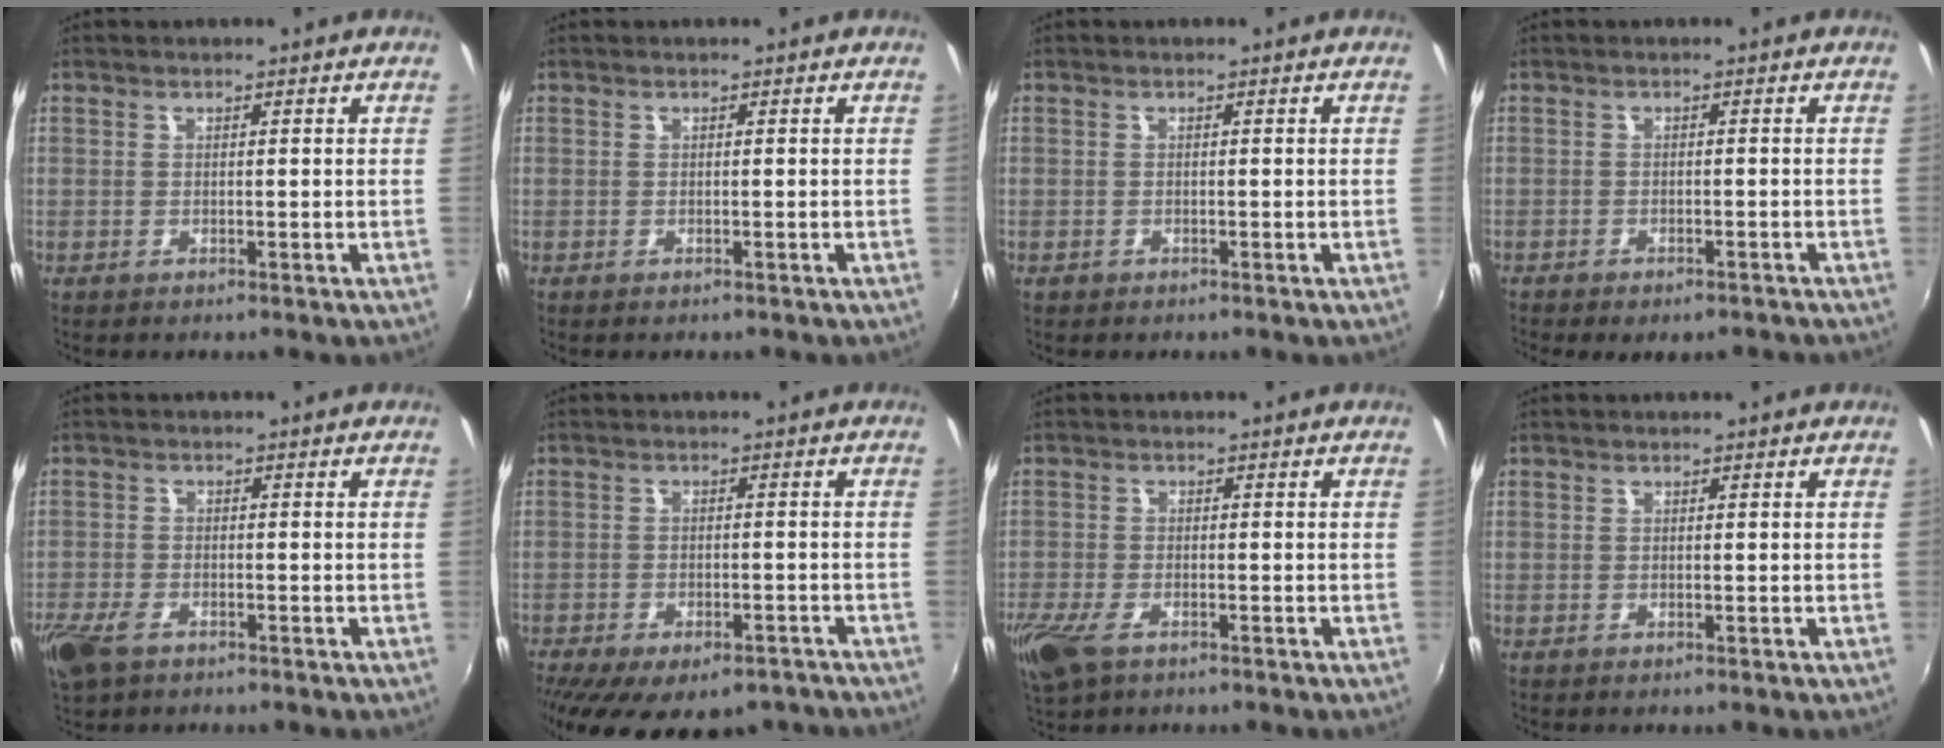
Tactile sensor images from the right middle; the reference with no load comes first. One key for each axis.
{"total": 0.0}
{"total": 0.8, "fx": -0.5, "fy": 0.6, "fz": 0.1, "tx": -0.004, "ty": -0.003, "tz": -0.008}
{"total": 5.6, "fx": -4.5, "fy": 1.7, "fz": 2.8, "tx": -0.064, "ty": -0.020, "tz": -0.059}
{"total": 6.7, "fx": -4.3, "fy": 3.4, "fz": 3.8, "tx": -0.106, "ty": -0.017, "tz": -0.083}
{"total": 16.5, "fx": -12.0, "fy": 7.1, "fz": 8.8, "tx": -0.178, "ty": -0.035, "tz": -0.157}
{"total": 7.7, "fx": -4.6, "fy": 3.7, "fz": 5.0, "tx": -0.128, "ty": -0.027, "tz": -0.087}
{"total": 0.0}